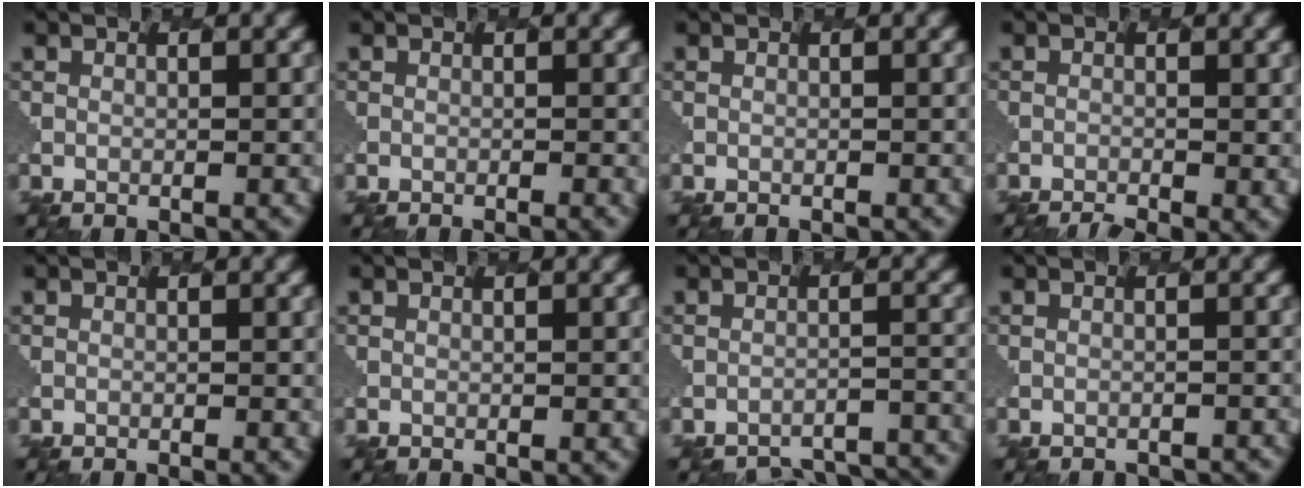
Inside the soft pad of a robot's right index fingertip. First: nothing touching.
{"total": 0.8, "force": [-0.4, 0.2, 0.6], "torque": [-0.013, -0.002, -0.008]}
{"total": 0.0}
{"total": 2.4, "force": [-2.1, 0.0, 1.0], "torque": [-0.035, 0.001, -0.029]}
{"total": 0.6, "force": [-0.4, 0.1, 0.4], "torque": [-0.009, -0.003, -0.006]}
{"total": 0.0}
{"total": 8.7, "force": [-8.7, 0.9, 0.2], "torque": [-0.011, 0.017, -0.087]}
{"total": 2.1, "force": [-2.1, 0.1, 0.2], "torque": [-0.001, 0.005, -0.015]}